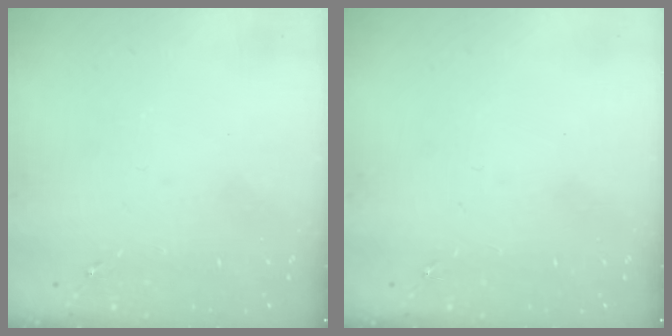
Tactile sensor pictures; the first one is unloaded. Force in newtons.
{"total": 0.0}